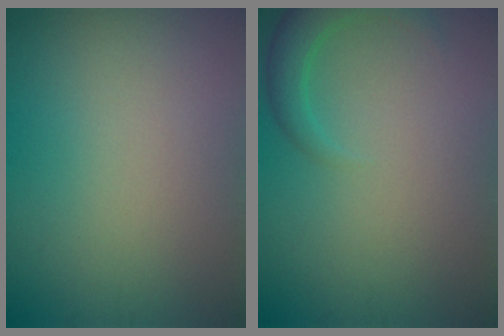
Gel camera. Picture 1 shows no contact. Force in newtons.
{"total": 2.8, "press": 2.8, "slide": 0.2}